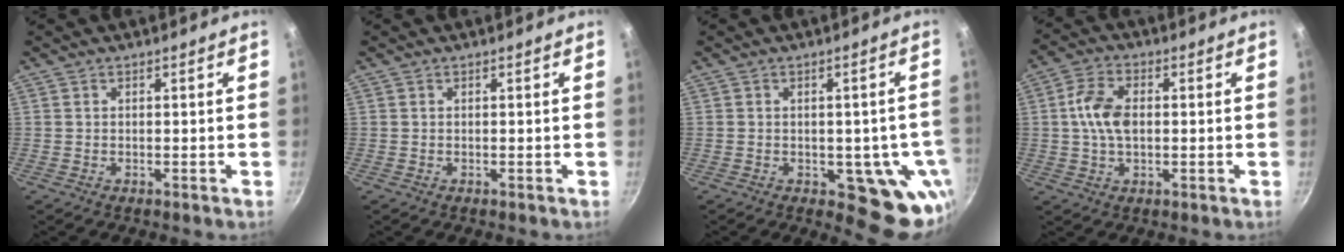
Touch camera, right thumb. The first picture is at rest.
{"total": 0.0}
{"total": 11.7, "force": [-2.9, 6.0, 9.7], "torque": [-0.059, -0.003, -0.033]}
{"total": 7.7, "force": [0.4, 4.8, 6.1], "torque": [-0.110, 0.015, 0.002]}